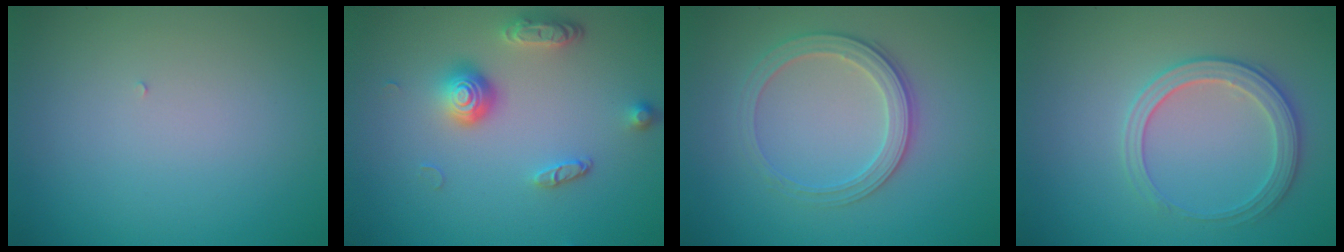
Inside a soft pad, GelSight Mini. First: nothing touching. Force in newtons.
{"total": 3.7, "press": 2.8, "slide": 2.4}
{"total": 2.9, "press": 2.8, "slide": 0.7}
{"total": 3.0, "press": 2.9, "slide": 0.2}